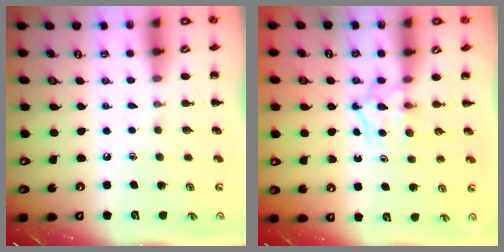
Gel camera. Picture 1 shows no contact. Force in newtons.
{"total": 4.5, "press": 4.4, "slide": 0.4}